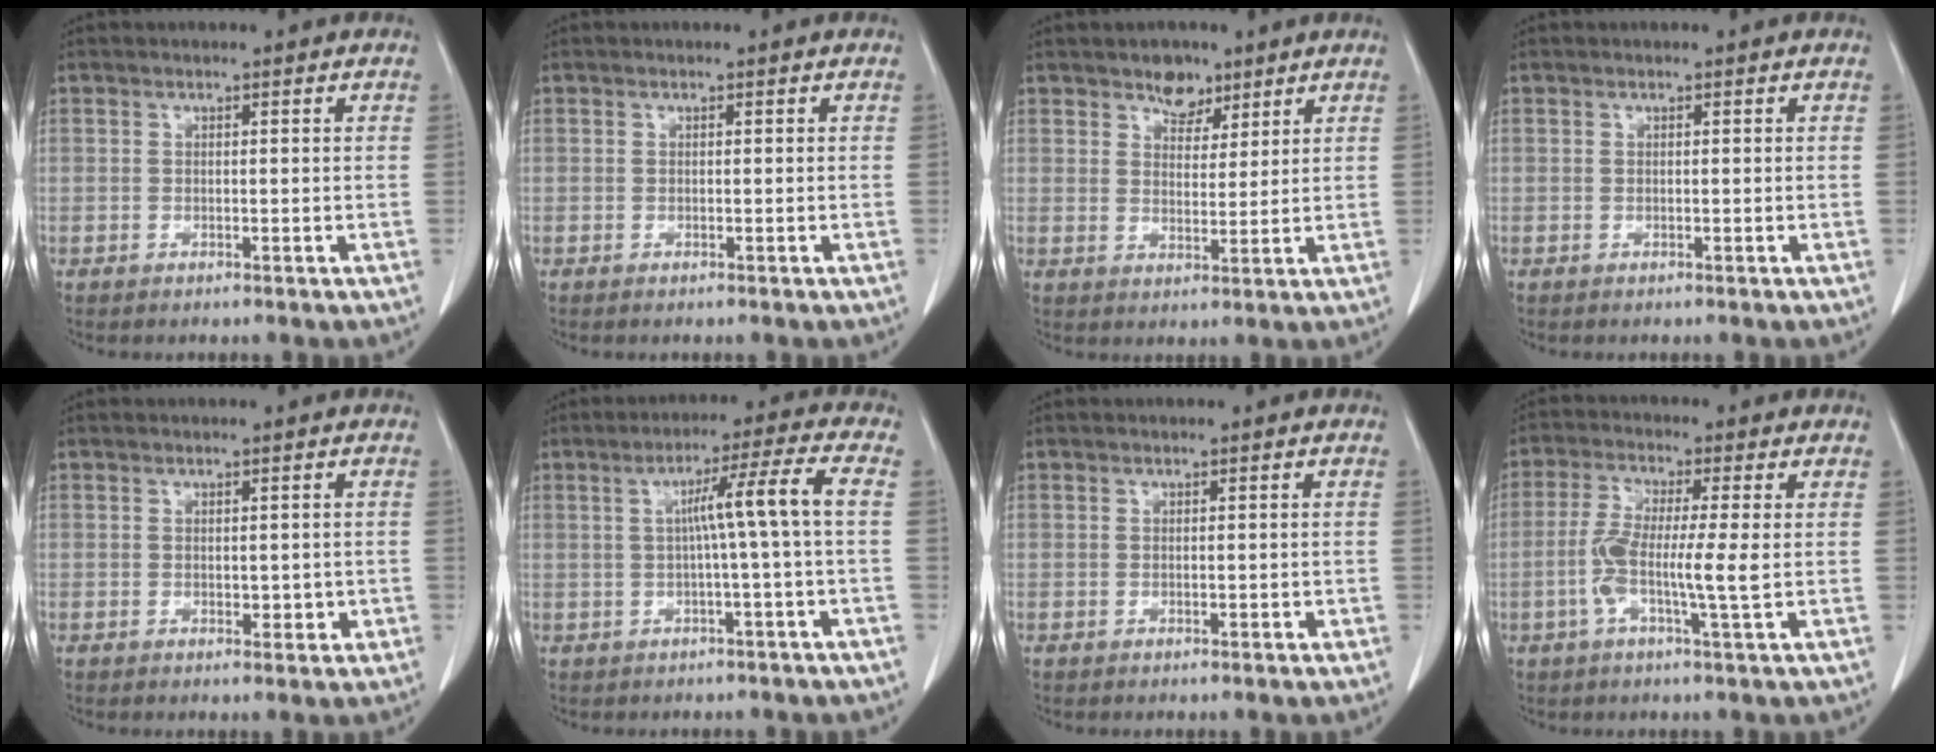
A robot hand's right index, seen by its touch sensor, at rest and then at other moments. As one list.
[{"total": 0.5, "force": [-0.2, 0.2, 0.4], "torque": [-0.012, -0.001, -0.003]}, {"total": 5.7, "force": [3.9, 3.6, 2.2], "torque": [-0.036, 0.003, 0.072]}, {"total": 0.0}, {"total": 3.1, "force": [-0.5, 1.7, 2.5], "torque": [-0.038, 0.005, 0.003]}, {"total": 7.8, "force": [0.2, -1.2, 7.7], "torque": [-0.127, 0.019, 0.010]}, {"total": 1.5, "force": [-0.3, 0.7, 1.2], "torque": [-0.031, 0.005, 0.002]}, {"total": 8.5, "force": [-1.1, 0.5, 8.4], "torque": [-0.167, 0.003, -0.028]}]